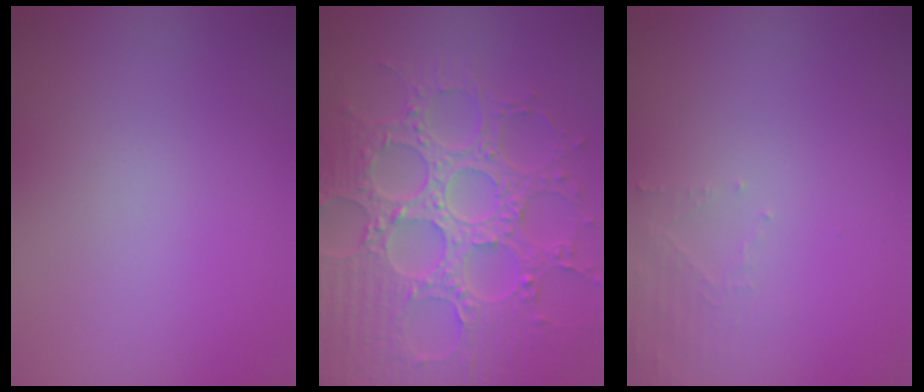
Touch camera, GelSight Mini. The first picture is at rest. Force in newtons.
{"total": 8.8, "press": 6.5, "slide": 5.8}
{"total": 1.4, "press": 1.3, "slide": 0.3}